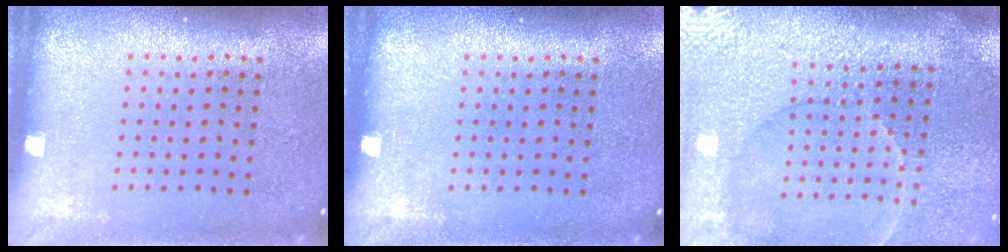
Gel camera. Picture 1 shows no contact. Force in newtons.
{"total": 0.0}
{"total": 4.1, "press": 3.7, "slide": 1.7}